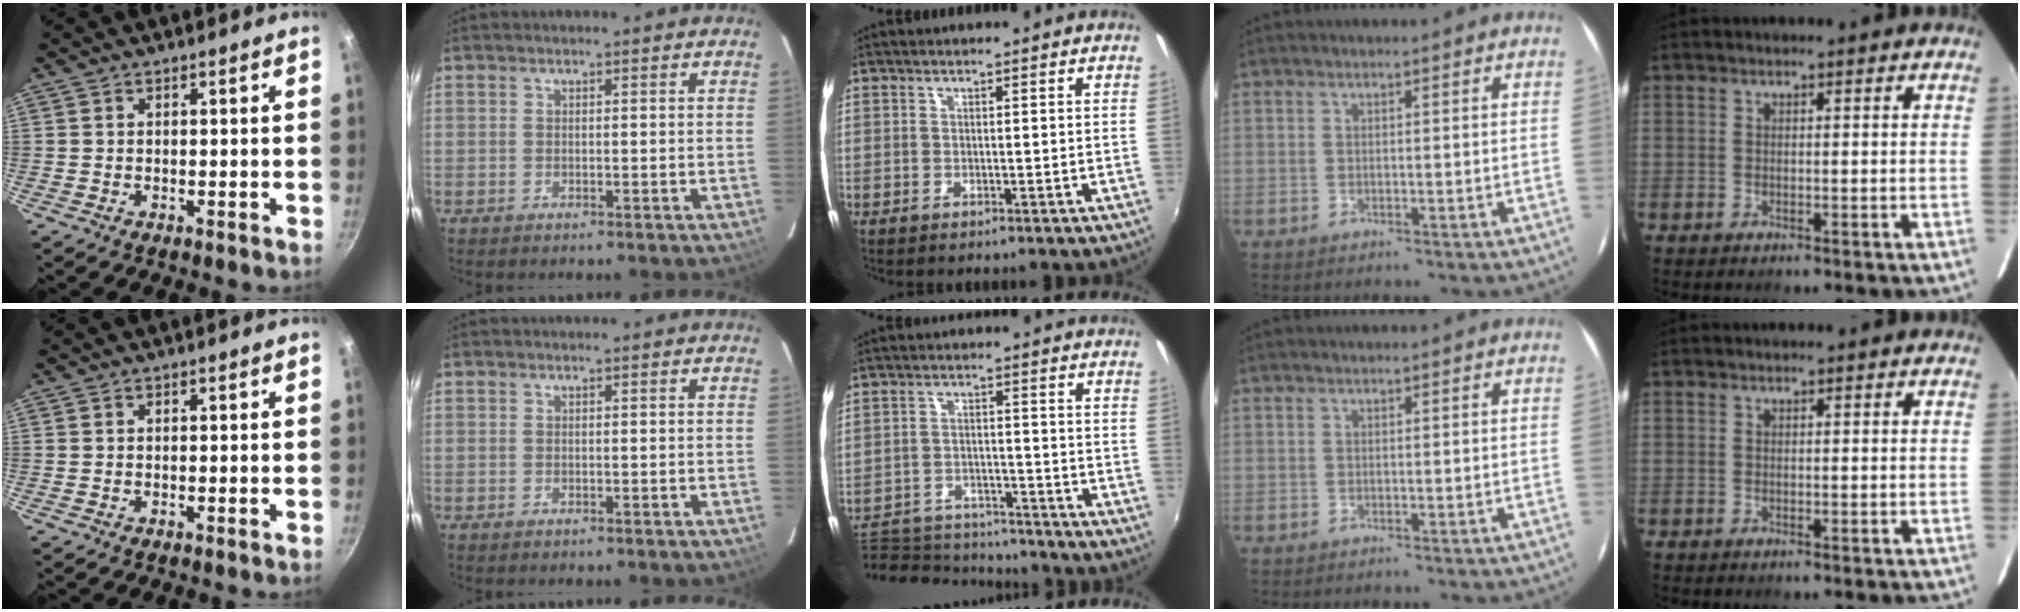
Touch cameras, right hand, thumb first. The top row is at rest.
{"middle": {"total": 12.8, "force": [-11.7, 4.0, 3.2], "torque": [-0.088, 0.010, -0.174]}}